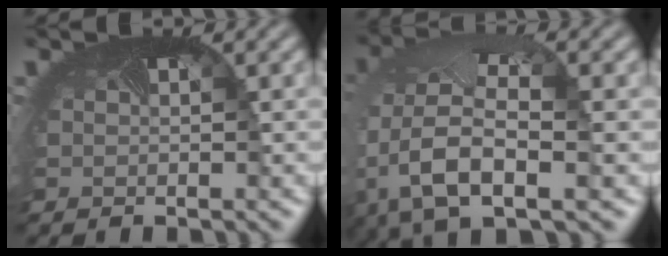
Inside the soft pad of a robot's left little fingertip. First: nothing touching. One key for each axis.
{"total": 8.9, "fx": -2.4, "fy": 4.9, "fz": 7.1, "tx": -0.177, "ty": -0.019, "tz": -0.043}